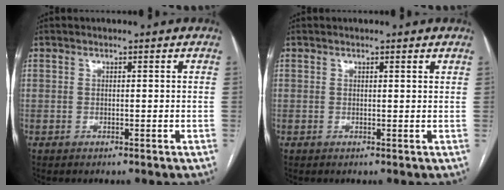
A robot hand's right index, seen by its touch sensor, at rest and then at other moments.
{"total": 1.0, "force": [0.9, 0.0, 0.4], "torque": [-0.008, 0.004, 0.009]}